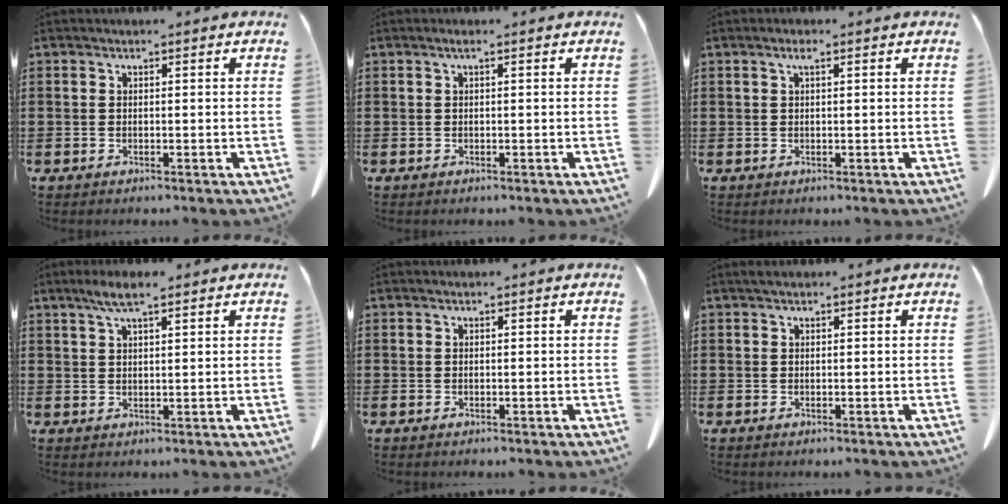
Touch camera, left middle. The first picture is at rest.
{"total": 0.7, "force": [0.0, 0.0, 0.7], "torque": [-0.012, -0.002, 0.000]}
{"total": 1.3, "force": [0.5, 0.3, 1.2], "torque": [-0.025, 0.005, 0.008]}
{"total": 4.0, "force": [2.5, 0.7, 3.0], "torque": [-0.063, 0.006, 0.043]}
{"total": 0.0}
{"total": 0.6, "force": [0.4, 0.1, 0.4], "torque": [-0.009, 0.002, 0.007]}